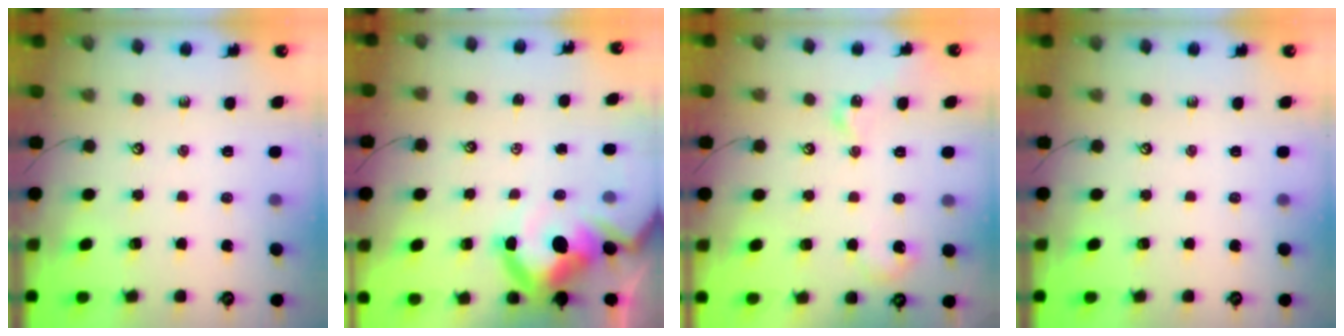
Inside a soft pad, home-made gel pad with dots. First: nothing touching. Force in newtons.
{"total": 13.3, "press": 13.2, "slide": 1.7}
{"total": 5.3, "press": 5.2, "slide": 0.7}
{"total": 0.0}